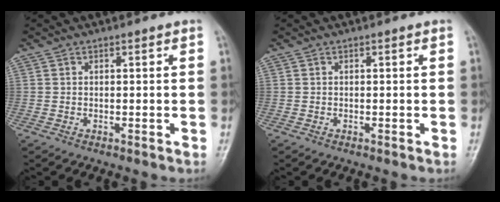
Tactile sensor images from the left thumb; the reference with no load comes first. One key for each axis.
{"total": 0.0}